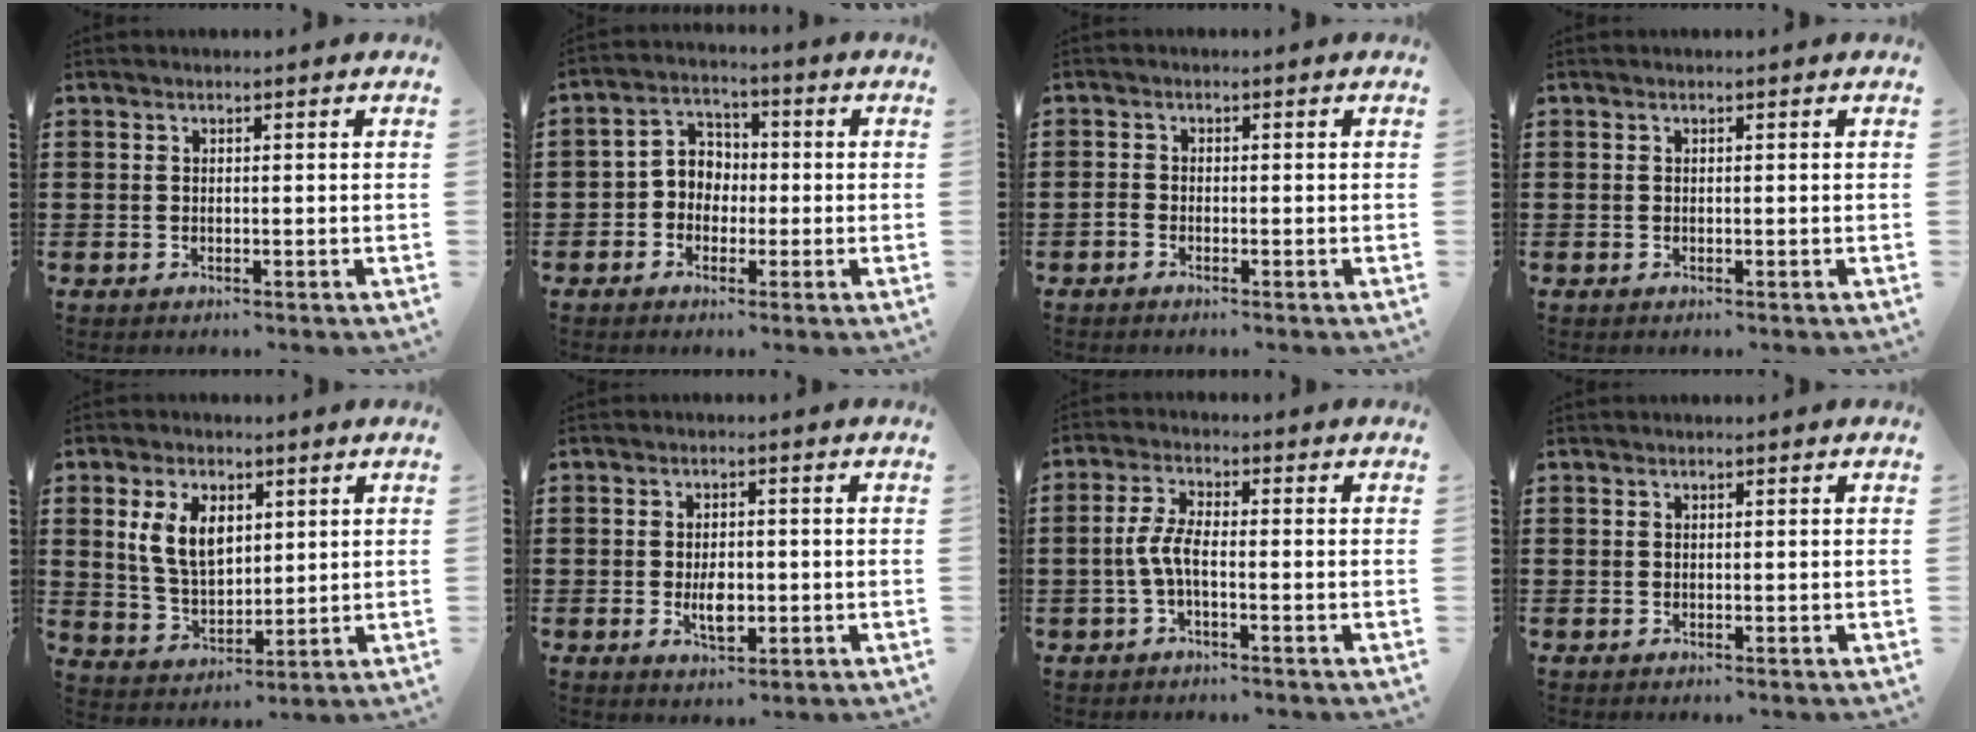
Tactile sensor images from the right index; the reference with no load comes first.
{"total": 4.3, "force": [-1.2, 3.9, 1.4], "torque": [-0.041, 0.015, -0.028]}
{"total": 1.0, "force": [-0.7, 0.5, 0.3], "torque": [-0.009, 0.001, -0.015]}
{"total": 0.0}
{"total": 7.6, "force": [2.4, 4.6, 5.6], "torque": [-0.137, 0.009, 0.040]}
{"total": 4.1, "force": [-0.9, 2.0, 3.4], "torque": [-0.059, -0.002, -0.018]}
{"total": 4.1, "force": [-1.2, 1.1, 3.8], "torque": [-0.097, -0.007, -0.031]}
{"total": 0.0}